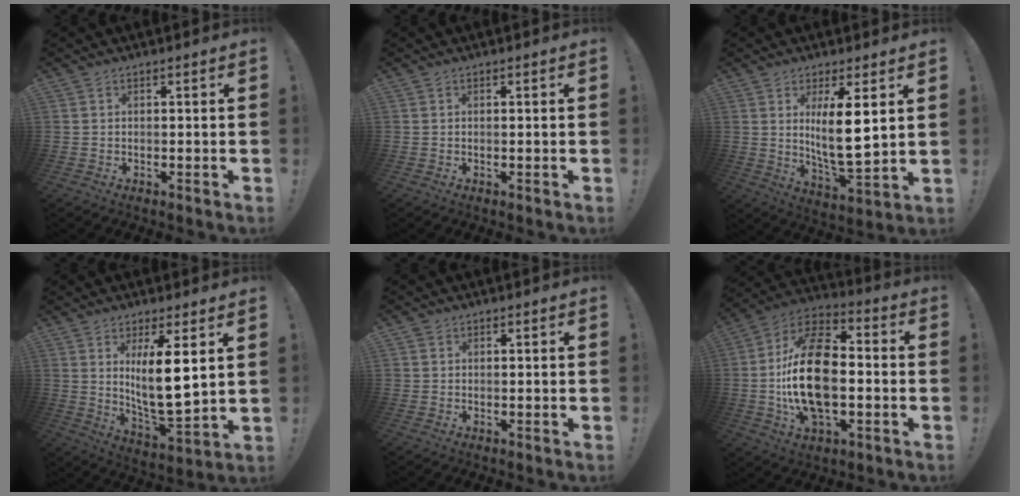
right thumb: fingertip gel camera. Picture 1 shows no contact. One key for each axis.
{"total": 0.7, "fx": -0.1, "fy": -0.3, "fz": 0.6, "tx": -0.008, "ty": -0.002, "tz": -0.003}
{"total": 12.1, "fx": 3.1, "fy": 3.1, "fz": 11.3, "tx": -0.195, "ty": -0.027, "tz": 0.046}
{"total": 13.2, "fx": 4.4, "fy": 3.3, "fz": 12.0, "tx": -0.207, "ty": -0.038, "tz": 0.066}
{"total": 0.9, "fx": 0.3, "fy": 0.8, "fz": 0.1, "tx": -0.005, "ty": 0.003, "tz": 0.006}
{"total": 22.8, "fx": -1.8, "fy": 13.1, "fz": 18.5, "tx": -0.348, "ty": 0.014, "tz": -0.030}